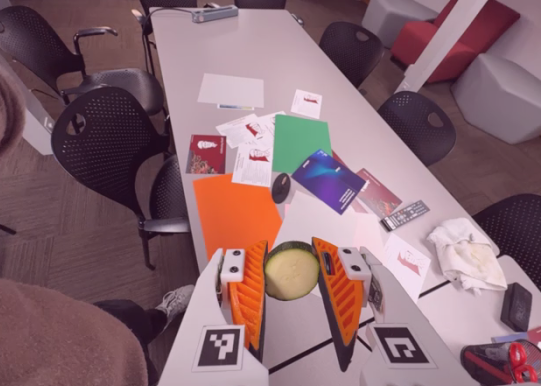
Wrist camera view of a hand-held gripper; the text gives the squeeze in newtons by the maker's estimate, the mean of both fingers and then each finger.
{"total": 15.7, "left": 17.2, "right": 14.2}